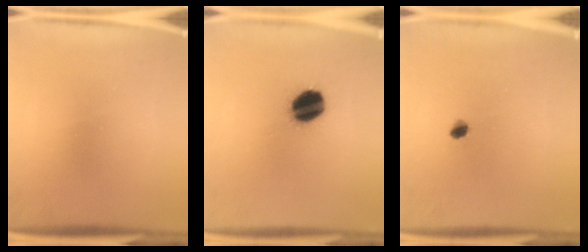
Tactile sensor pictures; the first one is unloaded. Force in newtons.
{"total": 10.8}
{"total": 1.9}